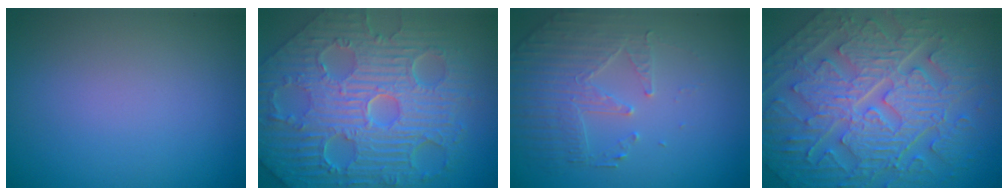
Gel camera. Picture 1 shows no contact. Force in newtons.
{"total": 12.5, "press": 8.2, "slide": 9.3}
{"total": 2.5, "press": 2.2, "slide": 1.2}
{"total": 11.0, "press": 7.5, "slide": 8.0}